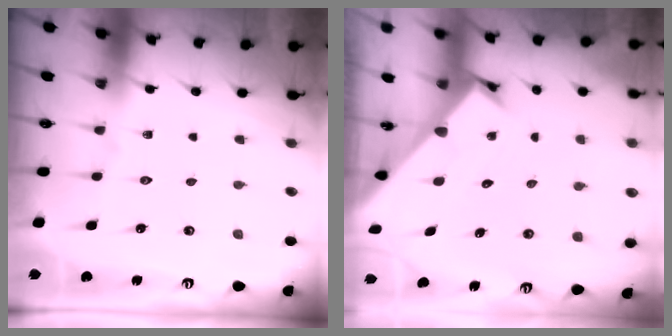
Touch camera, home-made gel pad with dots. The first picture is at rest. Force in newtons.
{"total": 2.4, "press": 2.3, "slide": 0.3}